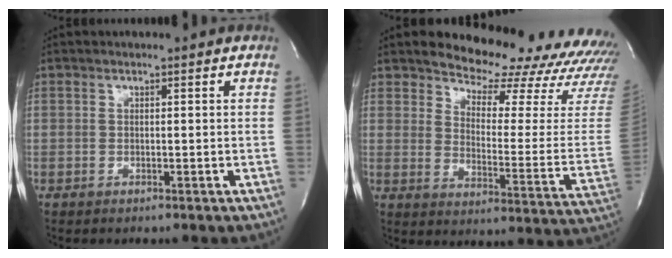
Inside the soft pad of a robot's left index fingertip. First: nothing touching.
{"total": 23.4, "force": [21.9, 5.1, 6.4], "torque": [-0.087, -0.125, 0.249]}